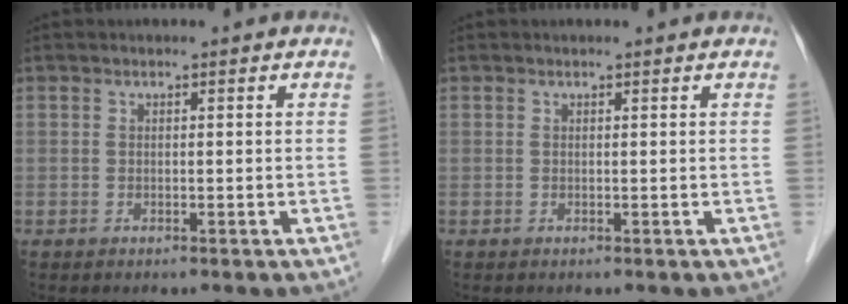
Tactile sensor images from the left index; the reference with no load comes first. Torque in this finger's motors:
{"motor_torque": [0.14, -0.14, 0.00, 0.00]}